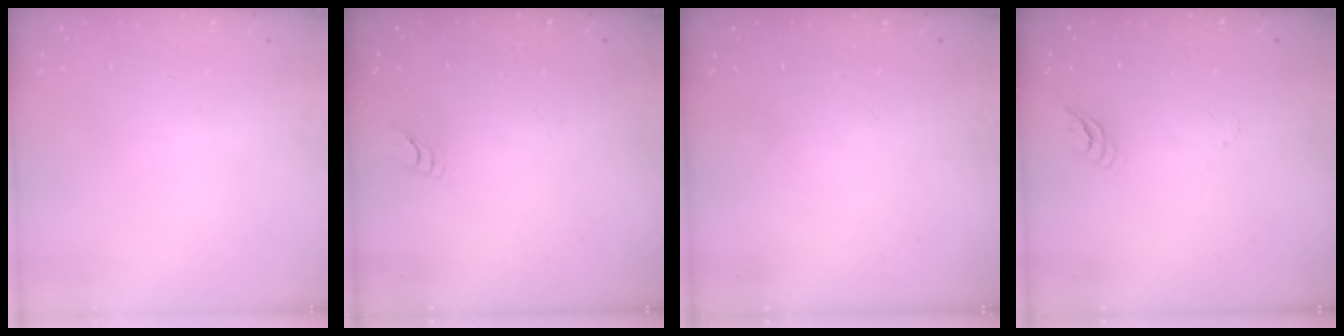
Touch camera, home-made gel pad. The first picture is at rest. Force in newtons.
{"total": 2.8, "press": 2.8, "slide": 0.2}
{"total": 0.0}
{"total": 3.3, "press": 3.3, "slide": 0.4}